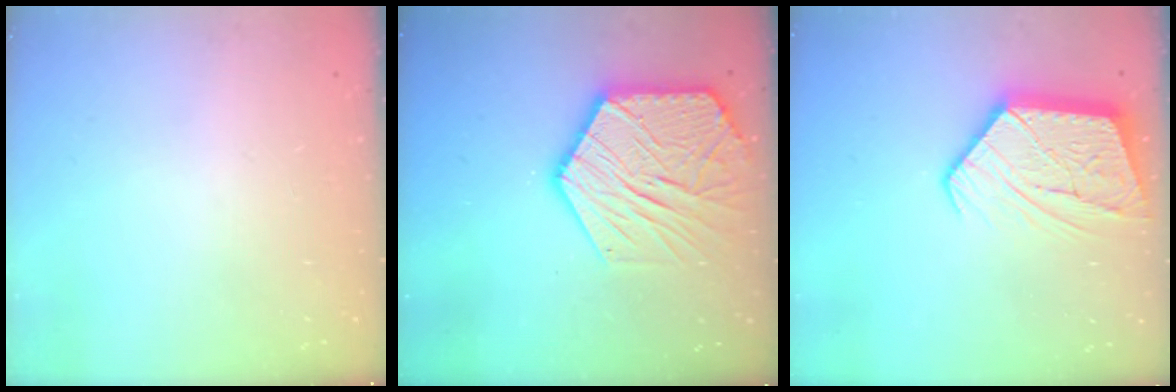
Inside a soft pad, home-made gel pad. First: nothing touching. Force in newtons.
{"total": 20.1, "press": 20.1, "slide": 1.8}
{"total": 17.9, "press": 17.8, "slide": 1.6}